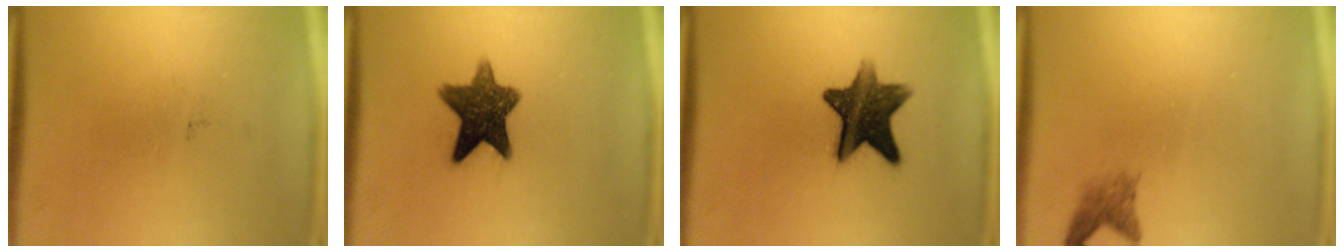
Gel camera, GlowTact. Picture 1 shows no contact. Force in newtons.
{"total": 10.7}
{"total": 11.6}
{"total": 2.0}